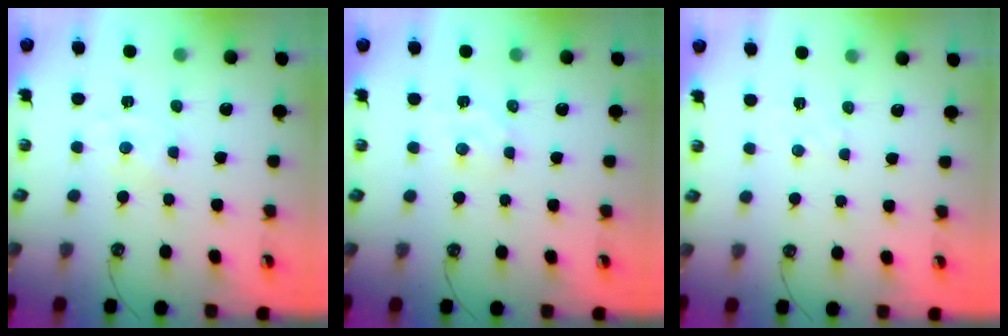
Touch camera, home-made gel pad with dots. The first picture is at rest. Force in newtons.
{"total": 2.4, "press": 2.3, "slide": 0.6}
{"total": 1.9, "press": 1.9, "slide": 0.3}